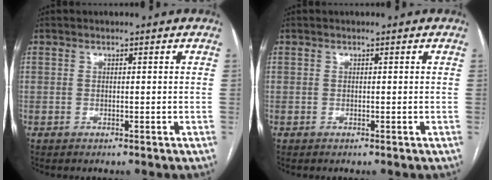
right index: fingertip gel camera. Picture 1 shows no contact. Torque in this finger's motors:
{"motor_torque": [0.31, 0.19, -0.01, 0.01]}